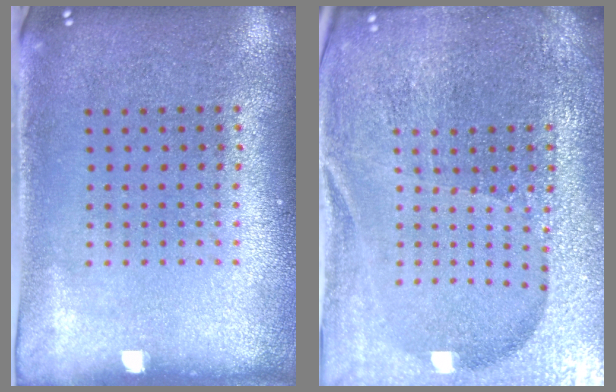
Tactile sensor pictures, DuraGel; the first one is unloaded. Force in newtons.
{"total": 5.2, "press": 4.8, "slide": 2.0}